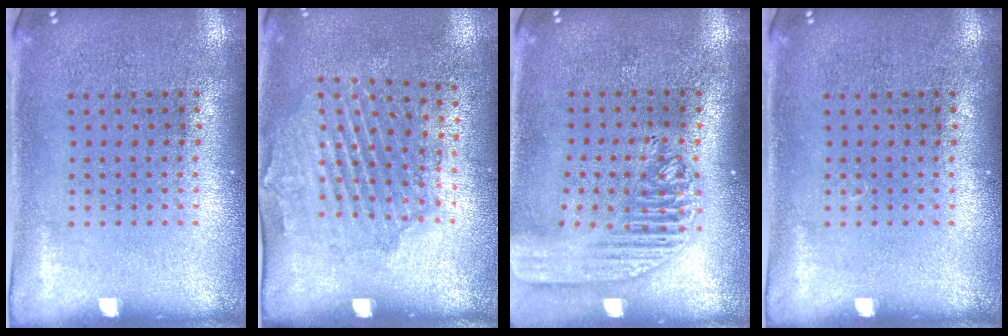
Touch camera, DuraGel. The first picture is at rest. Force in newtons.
{"total": 1.6, "press": 1.4, "slide": 0.8}
{"total": 2.1, "press": 1.8, "slide": 1.1}
{"total": 0.0}